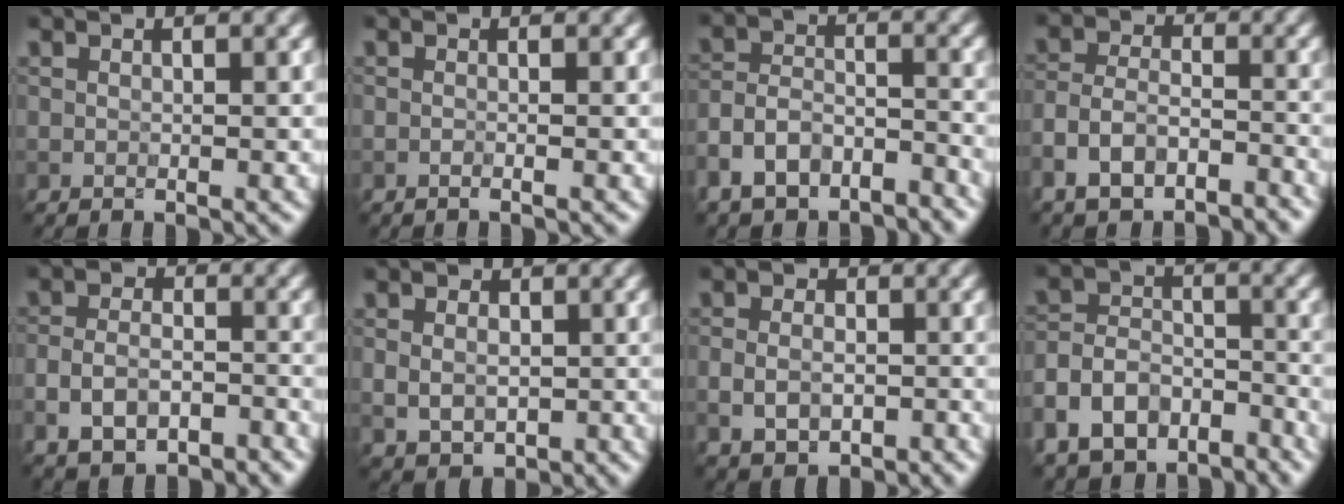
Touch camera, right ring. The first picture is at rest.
{"total": 0.9, "force": [-0.2, 0.5, 0.7], "torque": [0.004, -0.007, -0.016]}
{"total": 6.3, "force": [-5.0, 2.9, 2.3], "torque": [-0.048, -0.003, -0.103]}
{"total": 6.2, "force": [-4.8, 2.9, 2.7], "torque": [-0.041, 0.003, -0.095]}
{"total": 5.1, "force": [-3.4, 2.6, 2.8], "torque": [-0.048, 0.002, -0.069]}
{"total": 4.4, "force": [-0.2, 3.6, 2.5], "torque": [-0.028, 0.000, -0.010]}
{"total": 3.7, "force": [-1.4, 2.6, 2.2], "torque": [-0.030, 0.001, -0.028]}
{"total": 8.1, "force": [-6.0, 4.7, 2.6], "torque": [-0.057, 0.002, -0.118]}